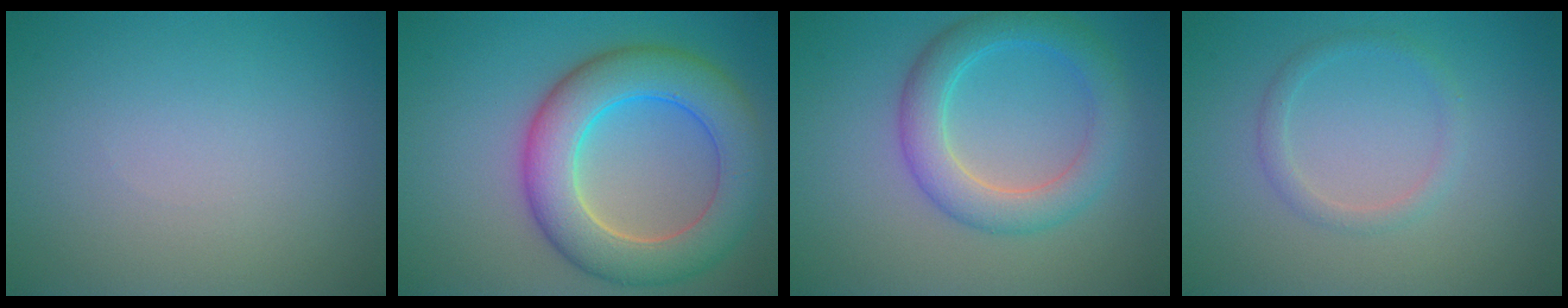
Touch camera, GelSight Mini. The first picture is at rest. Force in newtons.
{"total": 8.6, "press": 8.5, "slide": 0.5}
{"total": 4.7, "press": 4.7, "slide": 0.1}
{"total": 1.5, "press": 1.5, "slide": 0.1}